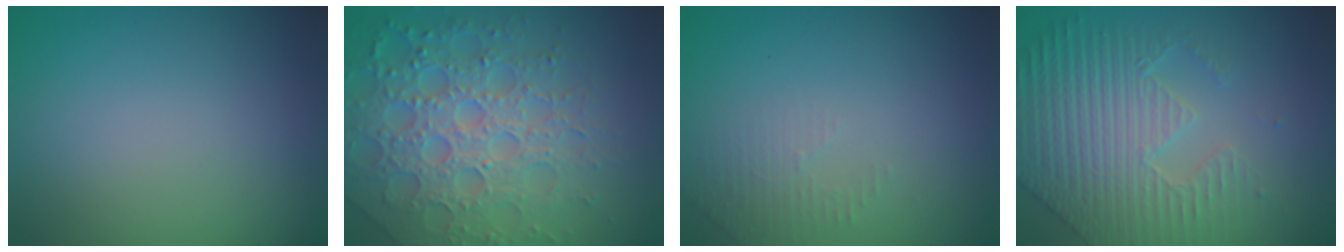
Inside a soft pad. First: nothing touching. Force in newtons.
{"total": 7.3, "press": 7.1, "slide": 1.6}
{"total": 1.5, "press": 1.5, "slide": 0.4}
{"total": 4.7, "press": 4.5, "slide": 1.3}